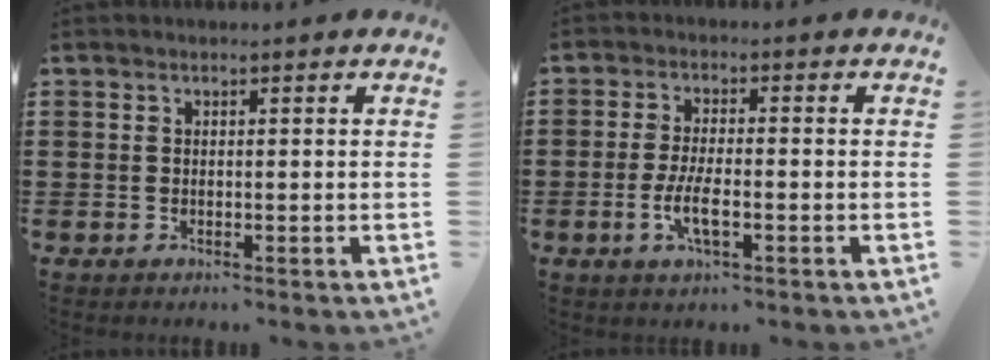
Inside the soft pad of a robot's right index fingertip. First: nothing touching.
{"total": 4.7, "force": [-1.6, 1.4, 4.2], "torque": [-0.091, -0.003, -0.034]}